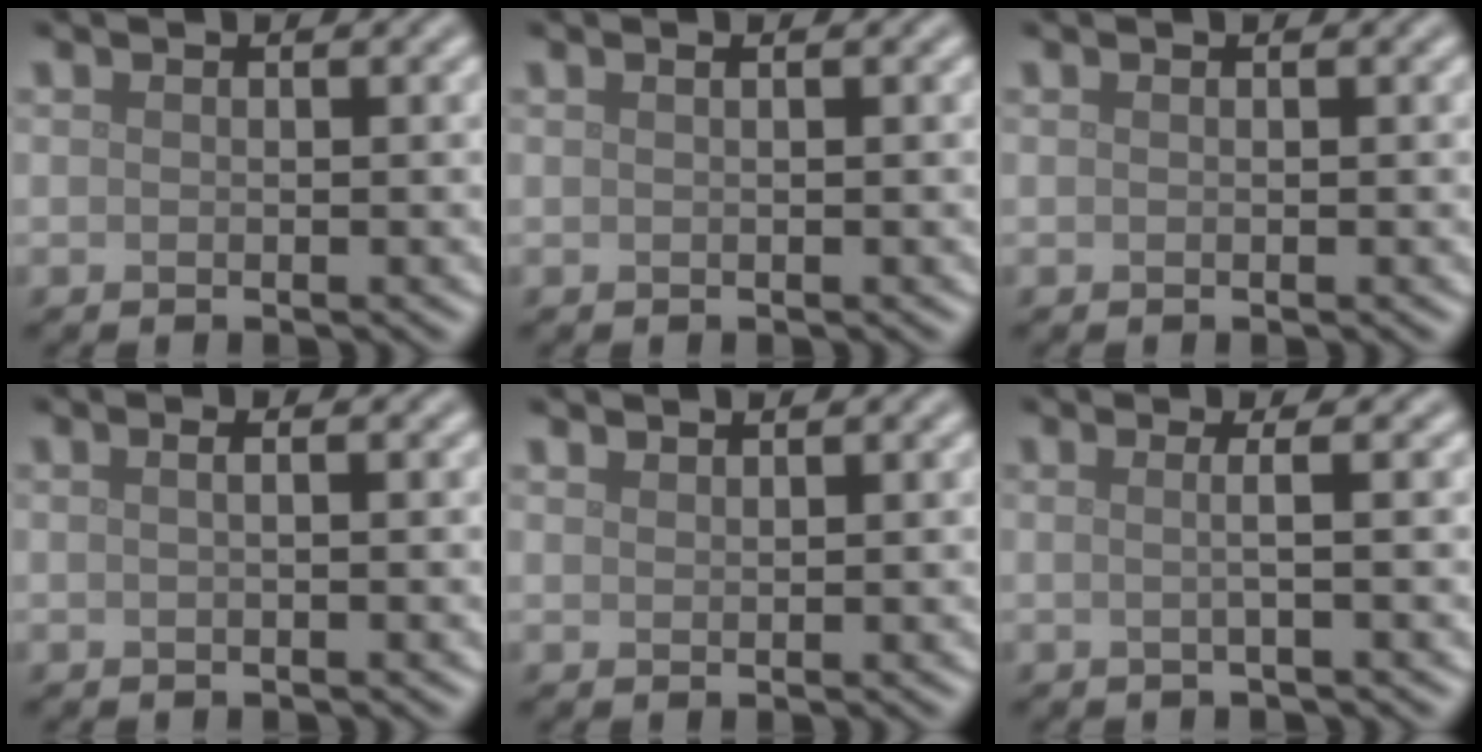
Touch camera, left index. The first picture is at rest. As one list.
[{"total": 0.7, "force": [0.3, 0.3, 0.6], "torque": [-0.007, 0.001, 0.000]}, {"total": 0.0}, {"total": 1.4, "force": [0.4, 0.6, 1.2], "torque": [-0.005, -0.001, -0.008]}, {"total": 0.9, "force": [0.8, 0.1, 0.1], "torque": [-0.001, -0.002, 0.016]}, {"total": 2.0, "force": [0.1, 0.7, 1.9], "torque": [-0.027, 0.003, -0.015]}]